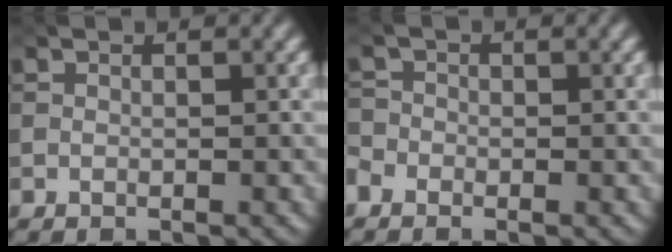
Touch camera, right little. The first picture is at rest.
{"total": 1.9, "force": [-1.5, 1.1, -0.1], "torque": [0.005, 0.005, -0.036]}